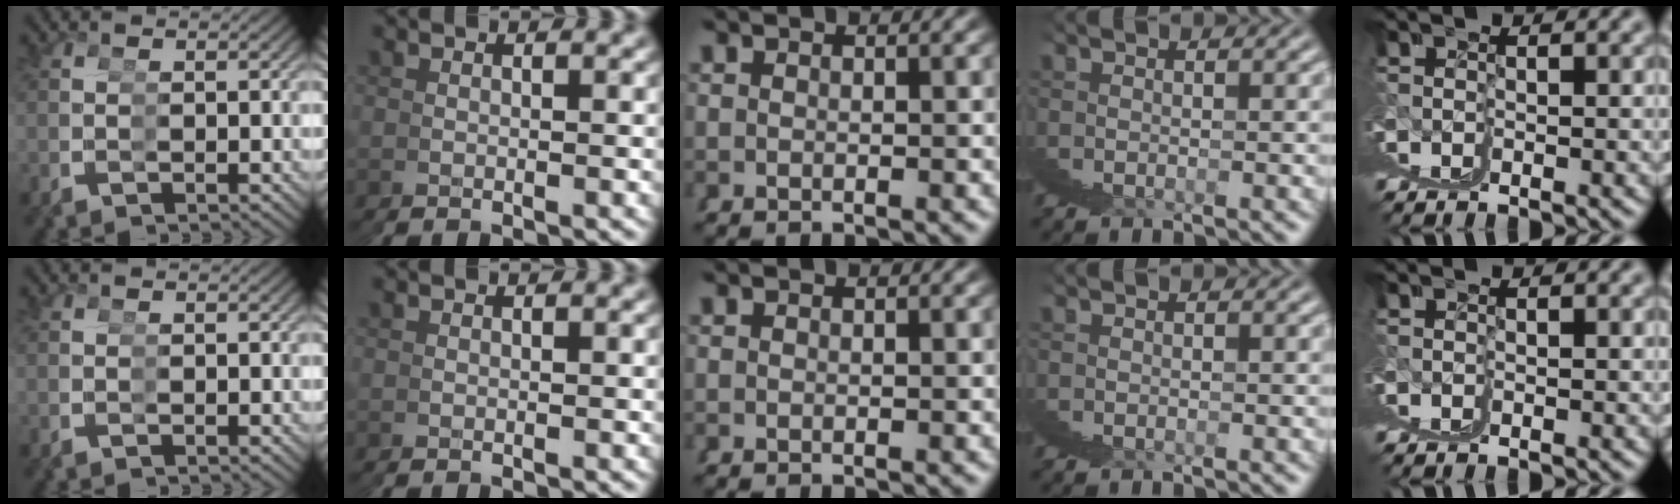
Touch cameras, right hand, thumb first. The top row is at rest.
{}